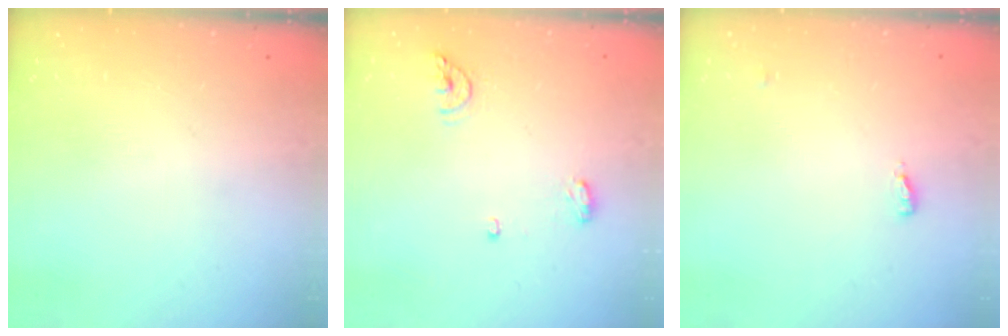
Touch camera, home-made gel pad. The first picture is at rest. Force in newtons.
{"total": 10.0, "press": 7.3, "slide": 6.9}
{"total": 3.4, "press": 3.2, "slide": 1.2}